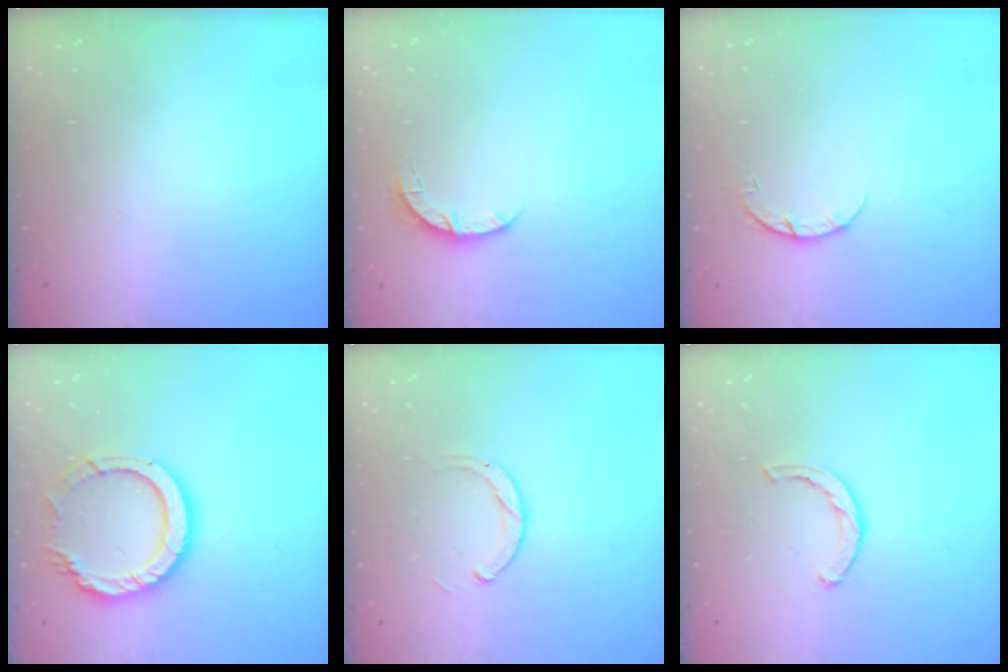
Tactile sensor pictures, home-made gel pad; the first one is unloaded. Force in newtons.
{"total": 3.5, "press": 3.5, "slide": 0.4}
{"total": 3.6, "press": 3.6, "slide": 0.5}
{"total": 12.3, "press": 12.2, "slide": 1.0}
{"total": 2.5, "press": 2.5, "slide": 0.3}
{"total": 2.7, "press": 2.7, "slide": 0.4}